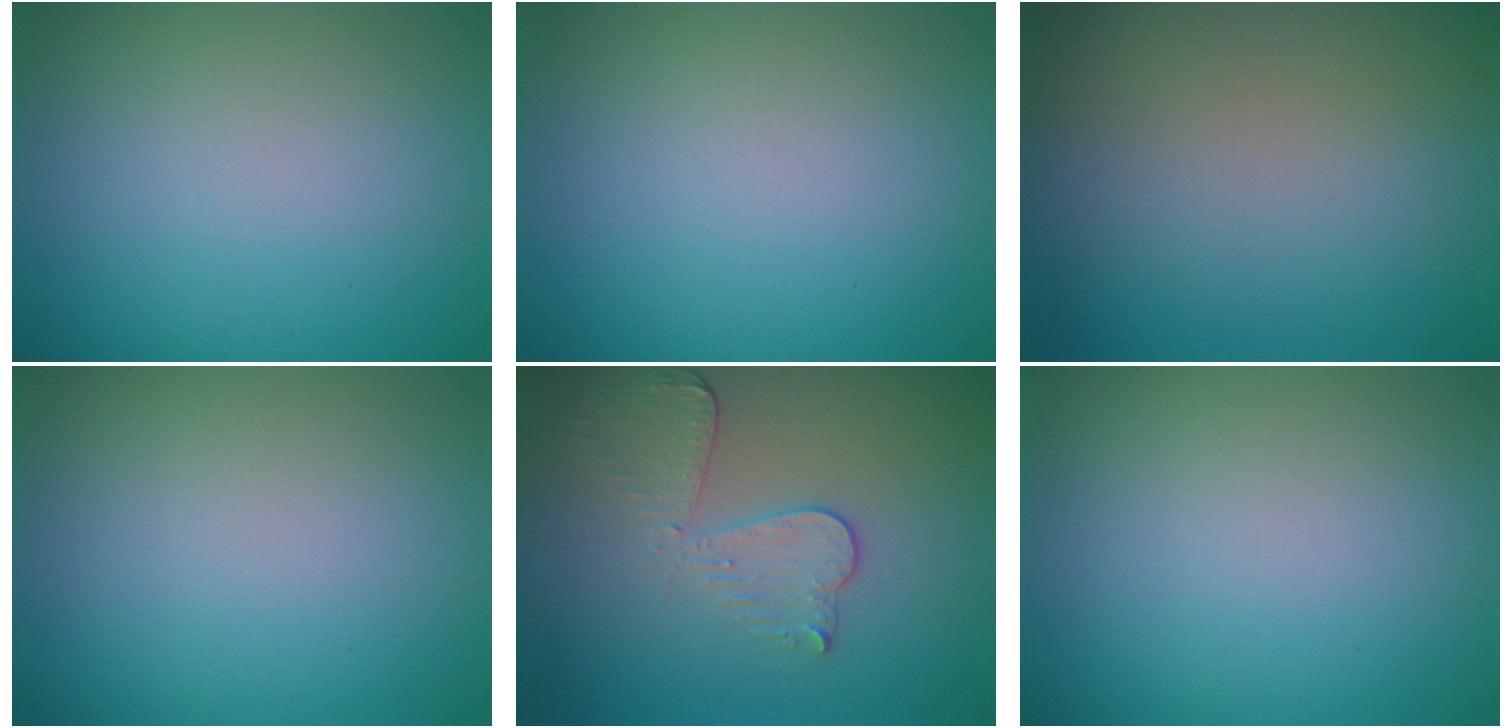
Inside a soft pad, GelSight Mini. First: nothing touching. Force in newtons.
{"total": 0.0}
{"total": 0.0}
{"total": 0.0}
{"total": 3.6, "press": 3.1, "slide": 1.8}
{"total": 0.0}